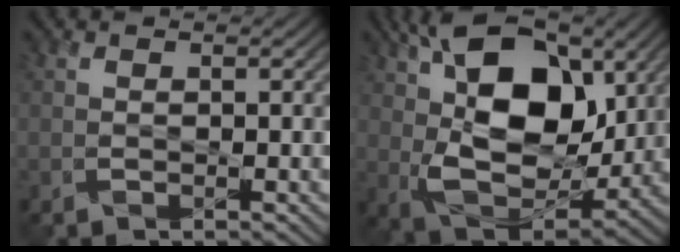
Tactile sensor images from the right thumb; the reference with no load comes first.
{"total": 15.8, "force": [5.0, 9.1, 11.9], "torque": [-0.218, 0.008, 0.079]}